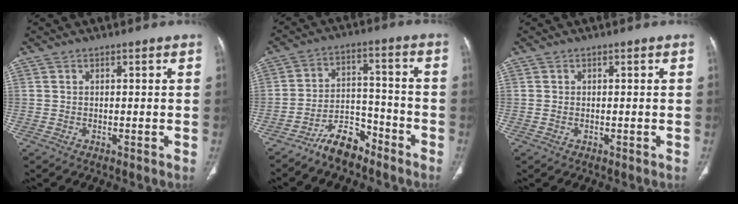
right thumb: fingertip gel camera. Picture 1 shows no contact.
{"total": 8.2, "force": [-6.7, 3.4, 3.1], "torque": [-0.042, 0.065, -0.125]}
{"total": 0.6, "force": [-0.1, 0.4, 0.4], "torque": [-0.014, 0.004, 0.001]}